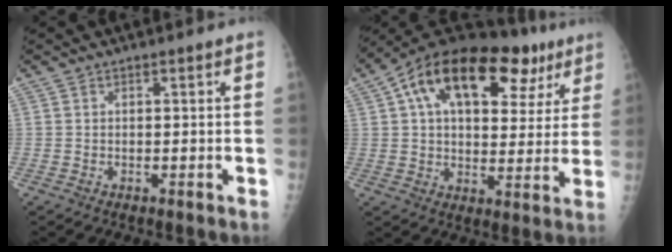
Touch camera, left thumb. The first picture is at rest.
{"total": 25.7, "force": [11.1, 13.7, 18.8], "torque": [-0.260, 0.037, 0.167]}